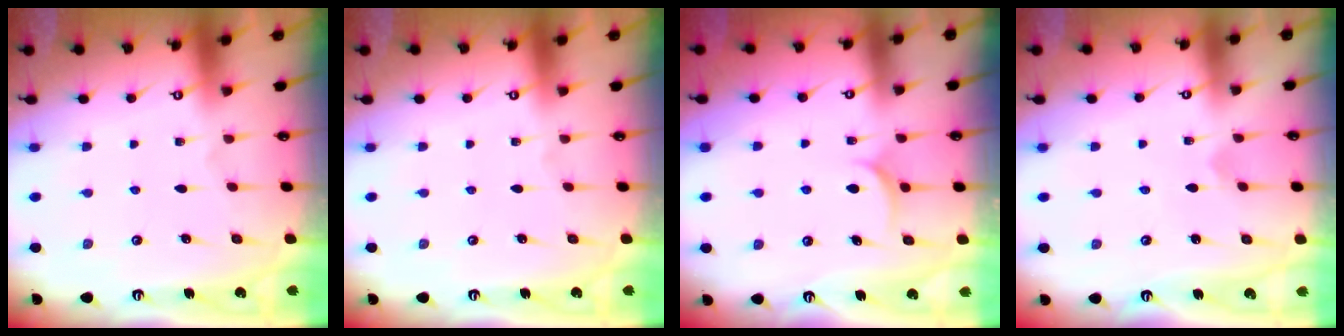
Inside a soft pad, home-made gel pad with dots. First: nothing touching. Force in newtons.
{"total": 0.0}
{"total": 6.1, "press": 6.1, "slide": 0.3}
{"total": 1.7, "press": 1.6, "slide": 0.1}